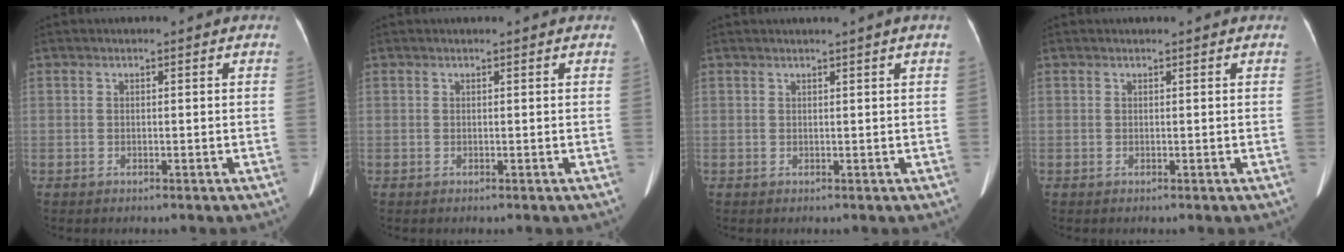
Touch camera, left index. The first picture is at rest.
{"total": 0.8, "force": [0.8, 0.0, 0.2], "torque": [-0.011, 0.005, 0.008]}
{"total": 1.2, "force": [0.7, -0.6, 0.8], "torque": [-0.016, -0.009, 0.021]}
{"total": 0.9, "force": [0.8, 0.0, 0.3], "torque": [-0.008, 0.008, 0.013]}